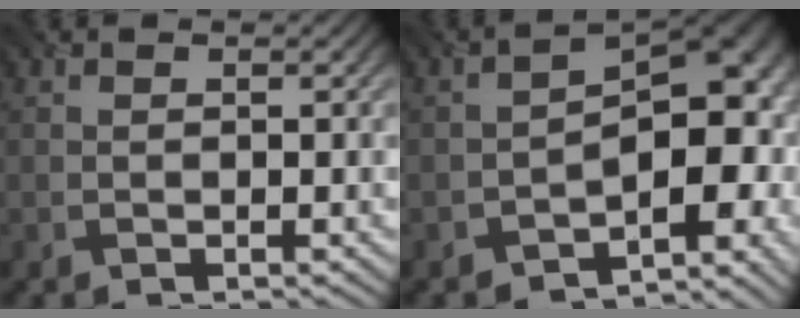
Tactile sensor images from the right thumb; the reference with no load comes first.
{"total": 11.6, "force": [-3.7, 5.9, 9.3], "torque": [-0.105, -0.008, -0.052]}